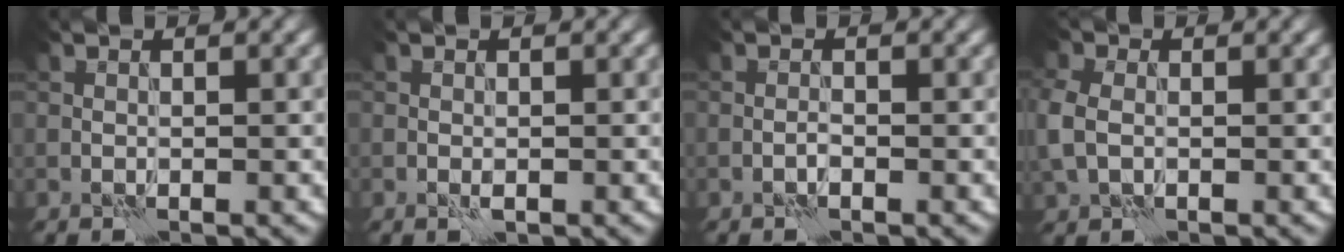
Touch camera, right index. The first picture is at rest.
{"total": 0.6, "force": [-0.3, 0.2, 0.5], "torque": [-0.009, -0.002, -0.005]}
{"total": 0.5, "force": [-0.4, 0.1, 0.3], "torque": [-0.007, 0.005, -0.009]}
{"total": 3.2, "force": [-0.1, 2.6, 2.0], "torque": [-0.060, 0.005, -0.007]}